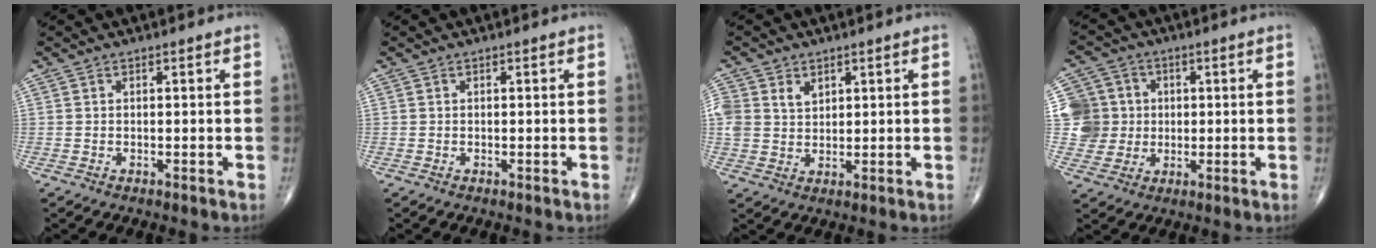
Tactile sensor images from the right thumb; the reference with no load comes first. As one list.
[{"total": 0.0}, {"total": 6.6, "force": [2.7, 5.2, 3.1], "torque": [-0.052, -0.005, 0.057]}, {"total": 9.0, "force": [0.9, 8.7, 1.8], "torque": [-0.004, 0.012, 0.016]}]